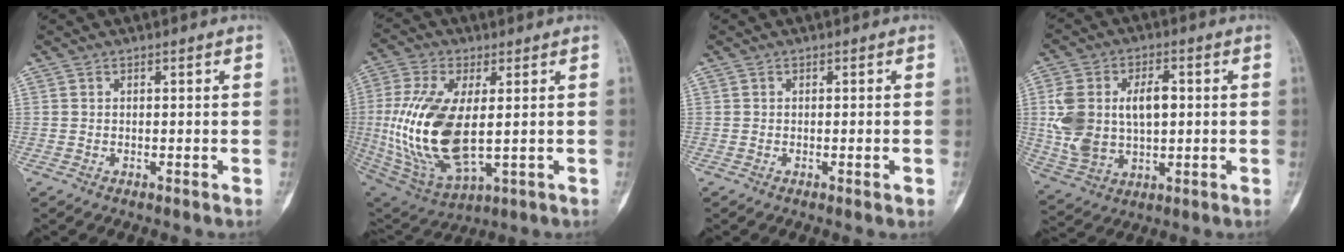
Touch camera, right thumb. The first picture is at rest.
{"total": 18.9, "force": [-0.1, 8.4, 17.0], "torque": [-0.360, -0.012, 0.014]}
{"total": 1.4, "force": [-0.4, 0.3, 1.3], "torque": [-0.015, 0.000, -0.003]}
{"total": 14.5, "force": [1.2, 8.8, 11.4], "torque": [-0.212, 0.012, 0.032]}